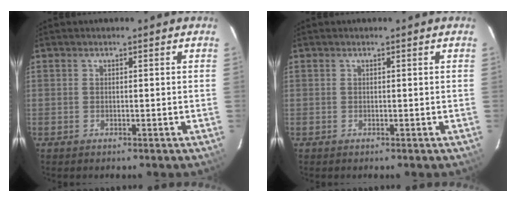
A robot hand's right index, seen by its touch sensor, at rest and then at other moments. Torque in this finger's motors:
{"motor_torque": [0.00, 0.00, 0.08, 0.00]}